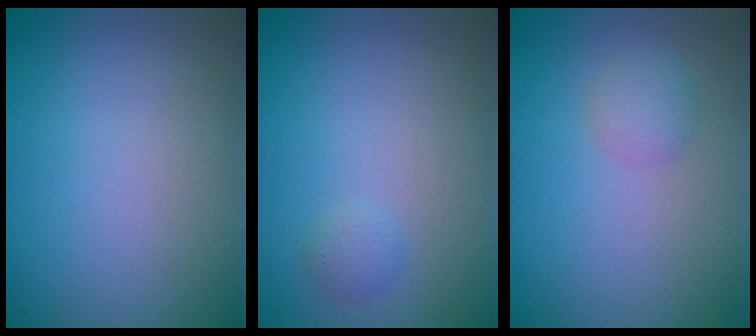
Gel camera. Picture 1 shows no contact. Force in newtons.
{"total": 0.8, "press": 0.8, "slide": 0.0}
{"total": 1.5, "press": 1.5, "slide": 0.0}